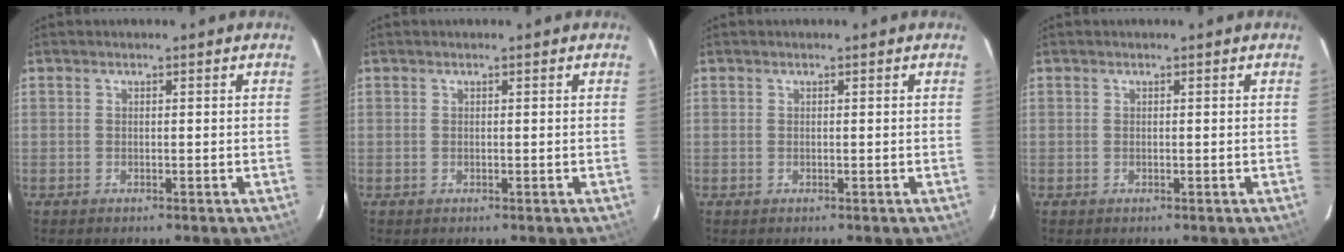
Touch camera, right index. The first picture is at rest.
{"total": 0.0}
{"total": 0.0}
{"total": 0.0}